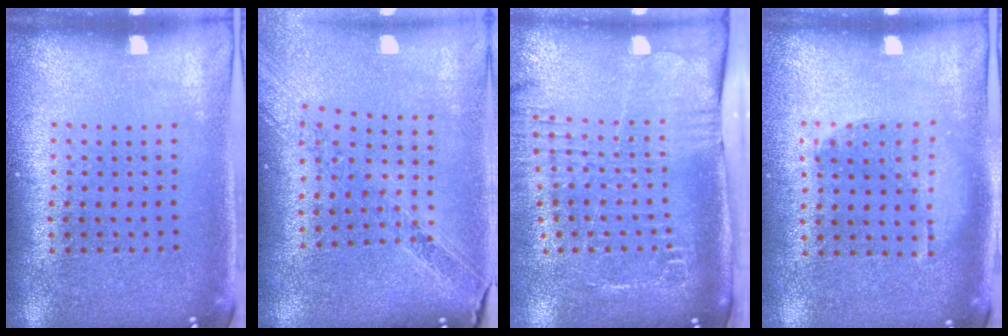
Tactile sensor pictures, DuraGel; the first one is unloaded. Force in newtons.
{"total": 1.0, "press": 1.0, "slide": 0.2}
{"total": 2.6, "press": 2.0, "slide": 1.6}
{"total": 1.1, "press": 0.8, "slide": 0.7}